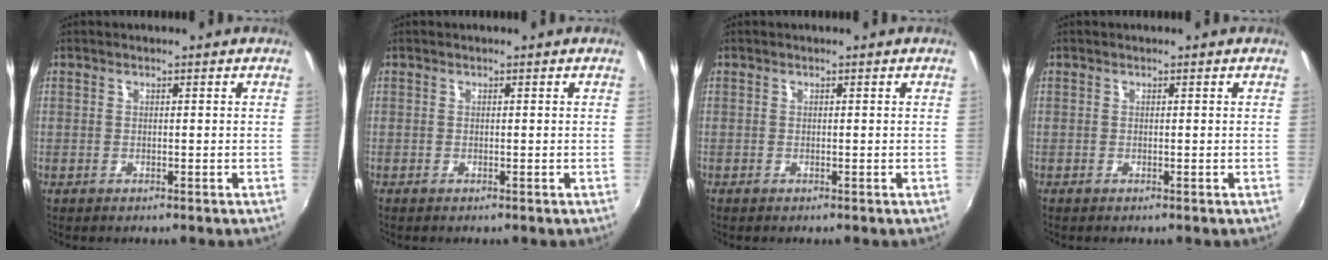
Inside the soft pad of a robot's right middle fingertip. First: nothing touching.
{"total": 0.0}
{"total": 0.0}
{"total": 0.0}